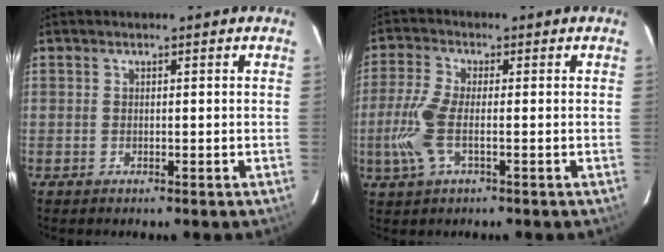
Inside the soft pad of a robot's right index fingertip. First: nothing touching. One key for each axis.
{"total": 7.6, "fx": -1.7, "fy": 2.4, "fz": 7.0, "tx": -0.163, "ty": -0.002, "tz": -0.036}